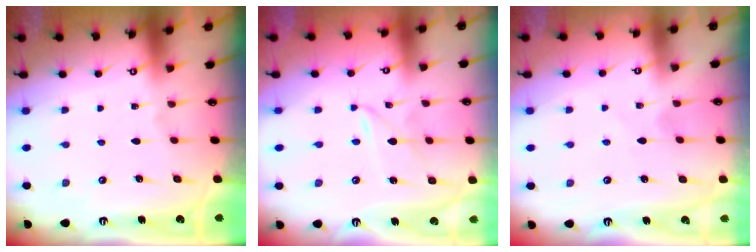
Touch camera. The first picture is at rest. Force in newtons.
{"total": 2.2, "press": 2.2, "slide": 0.1}
{"total": 1.7, "press": 1.7, "slide": 0.2}